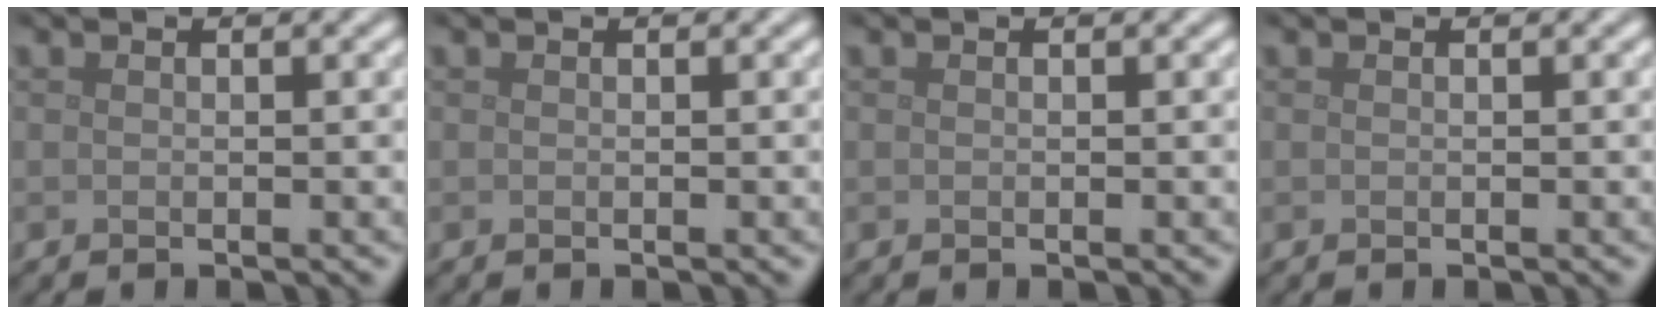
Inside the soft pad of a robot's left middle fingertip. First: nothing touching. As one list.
[{"total": 0.0}, {"total": 0.0}, {"total": 0.0}]